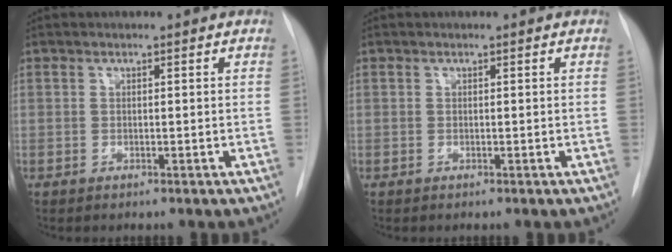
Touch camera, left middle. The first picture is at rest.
{"total": 0.0}